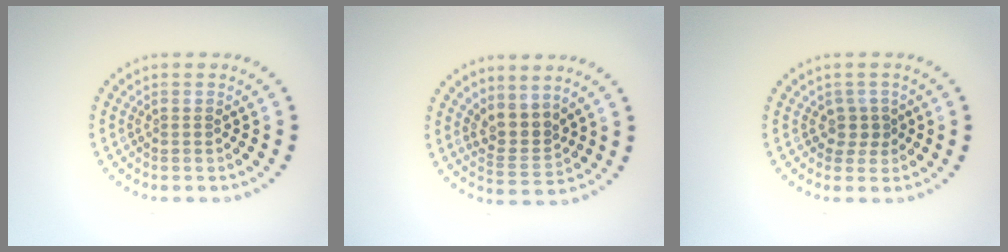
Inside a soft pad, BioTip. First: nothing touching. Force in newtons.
{"total": 2.8, "press": 2.1, "slide": 1.9}
{"total": 1.6, "press": 1.2, "slide": 1.1}